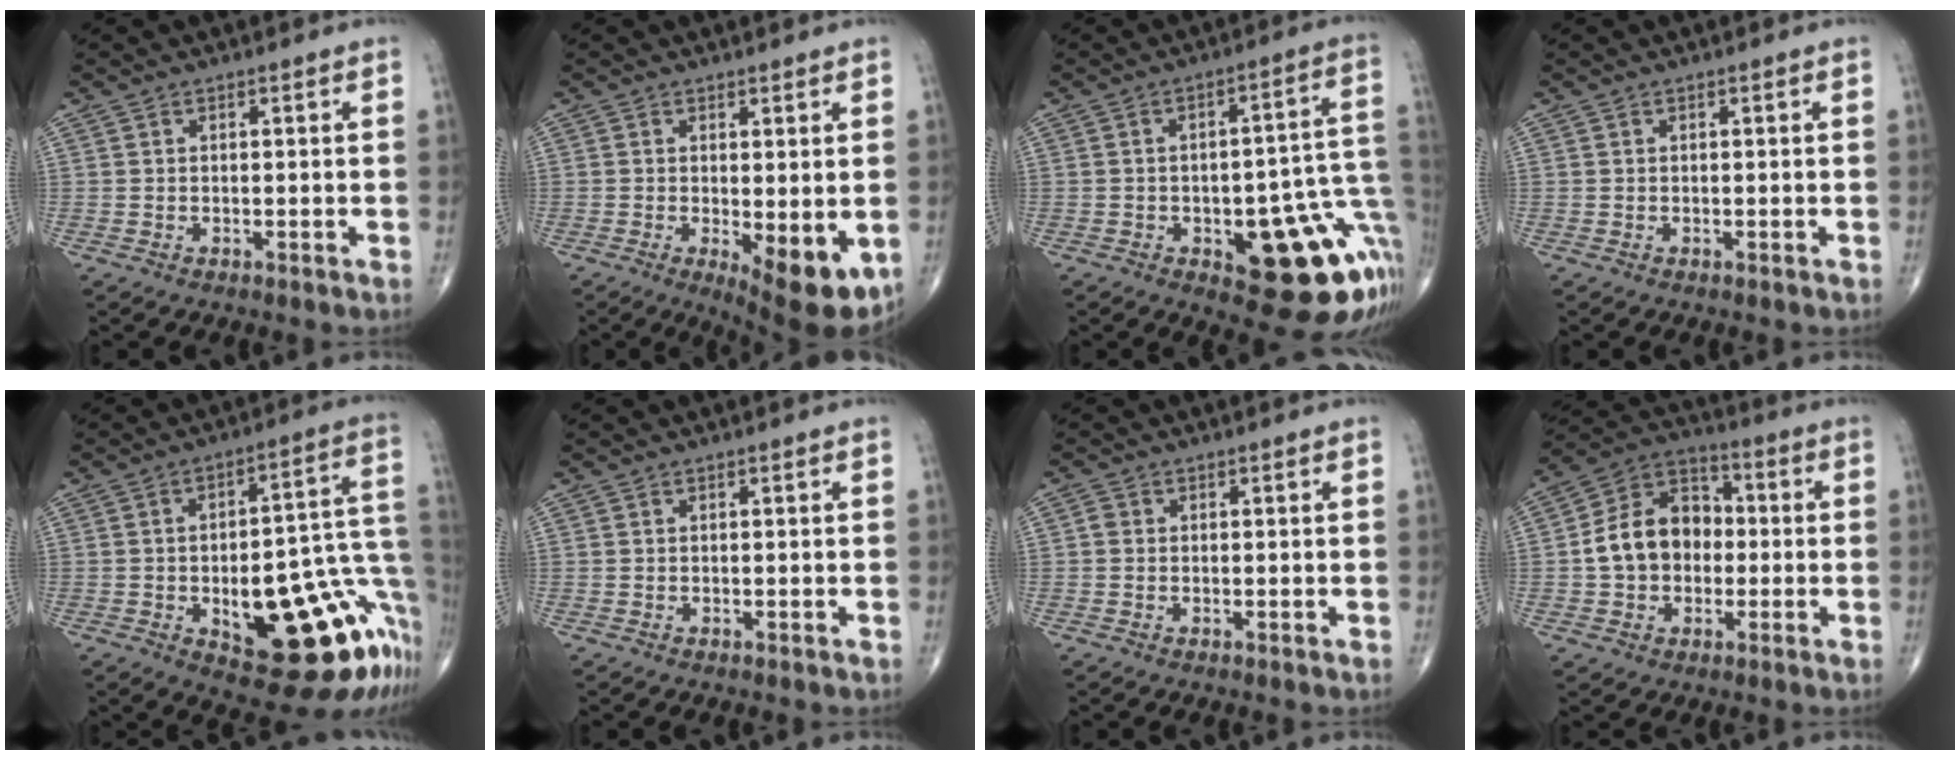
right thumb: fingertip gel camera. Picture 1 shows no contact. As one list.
[{"total": 9.9, "force": [-2.4, 3.4, 9.0], "torque": [-0.115, -0.023, -0.023]}, {"total": 21.2, "force": [-6.3, 8.3, 18.4], "torque": [-0.164, 0.040, -0.058]}, {"total": 0.0}, {"total": 26.0, "force": [-8.7, 10.2, 22.3], "torque": [-0.215, 0.052, -0.095]}, {"total": 0.0}, {"total": 1.2, "force": [0.0, 1.1, 0.5], "torque": [-0.005, 0.002, -0.002]}, {"total": 13.3, "force": [-0.7, 10.2, 8.4], "torque": [-0.115, 0.038, -0.022]}]